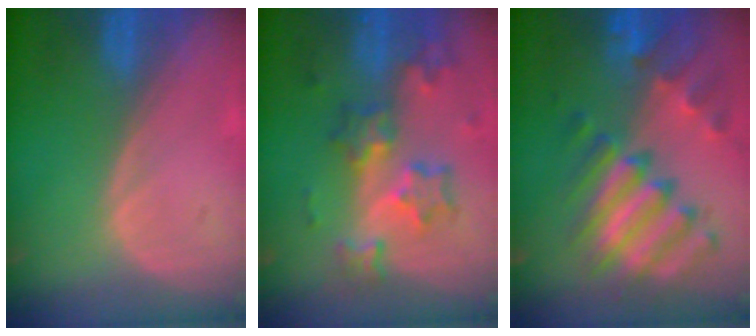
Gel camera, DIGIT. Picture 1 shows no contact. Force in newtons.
{"total": 8.5, "press": 7.5, "slide": 4.0}
{"total": 11.6, "press": 10.0, "slide": 6.0}